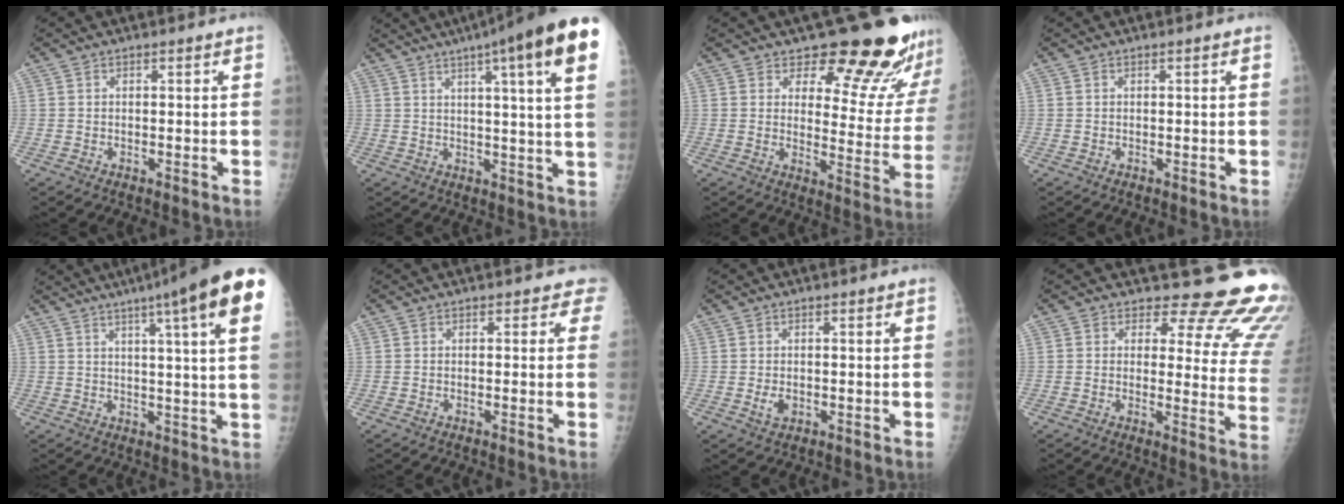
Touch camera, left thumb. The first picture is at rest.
{"total": 19.9, "force": [10.9, 1.8, 16.6], "torque": [-0.229, -0.012, 0.124]}
{"total": 17.5, "force": [15.3, 5.5, 6.6], "torque": [-0.026, -0.134, 0.179]}
{"total": 0.0}
{"total": 18.9, "force": [10.3, 1.4, 15.8], "torque": [-0.215, -0.011, 0.116]}
{"total": 1.8, "force": [1.2, 1.3, 0.4], "torque": [0.022, -0.004, -0.003]}
{"total": 2.2, "force": [-0.2, 1.5, 1.6], "torque": [-0.026, -0.003, -0.001]}
{"total": 18.1, "force": [14.8, 7.4, 7.2], "torque": [-0.041, -0.119, 0.142]}